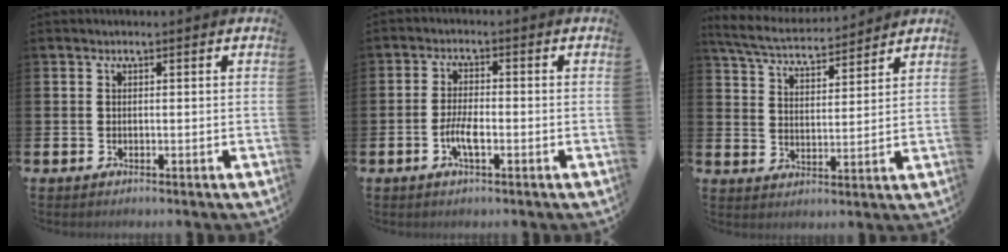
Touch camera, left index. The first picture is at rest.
{"total": 3.5, "force": [-1.2, 1.1, 3.1], "torque": [-0.072, 0.002, -0.026]}
{"total": 5.6, "force": [5.3, 0.9, 1.3], "torque": [-0.051, -0.031, 0.093]}